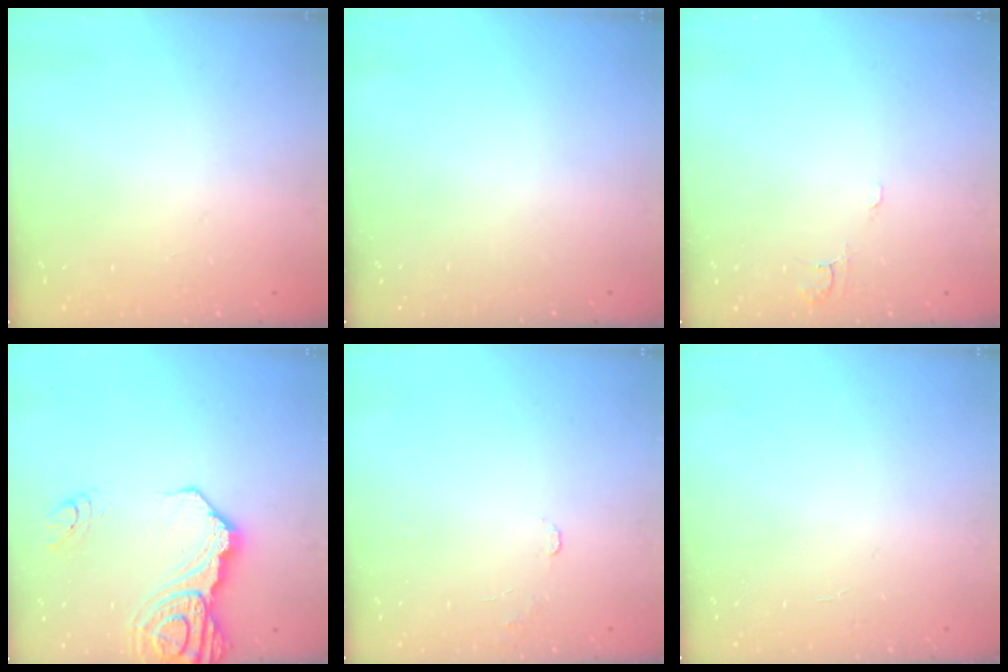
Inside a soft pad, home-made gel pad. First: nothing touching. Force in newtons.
{"total": 0.0}
{"total": 4.6, "press": 4.6, "slide": 0.3}
{"total": 17.6, "press": 17.5, "slide": 2.0}
{"total": 4.6, "press": 4.6, "slide": 0.5}
{"total": 1.1, "press": 1.1, "slide": 0.2}